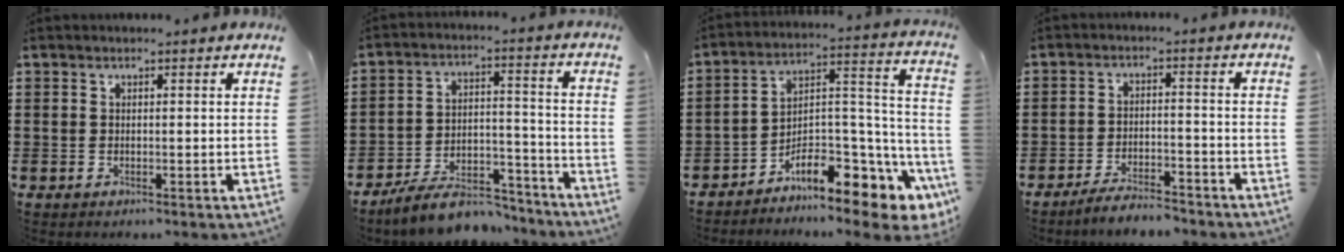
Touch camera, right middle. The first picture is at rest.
{"total": 9.0, "force": [-8.1, 2.2, 3.3], "torque": [-0.050, 0.028, -0.150]}
{"total": 8.2, "force": [-6.1, 3.2, 4.4], "torque": [-0.066, -0.001, -0.111]}
{"total": 4.2, "force": [-4.0, 0.3, 1.2], "torque": [-0.022, 0.004, -0.080]}